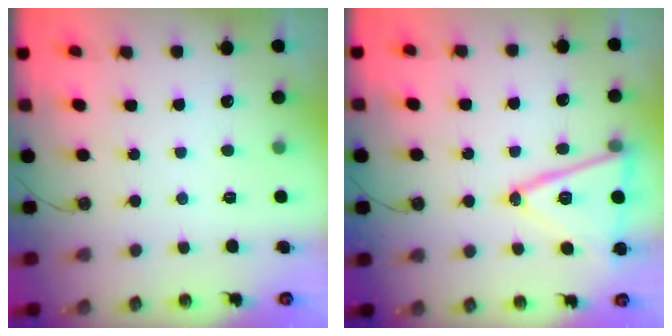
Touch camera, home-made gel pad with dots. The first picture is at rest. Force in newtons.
{"total": 15.6, "press": 15.2, "slide": 3.5}